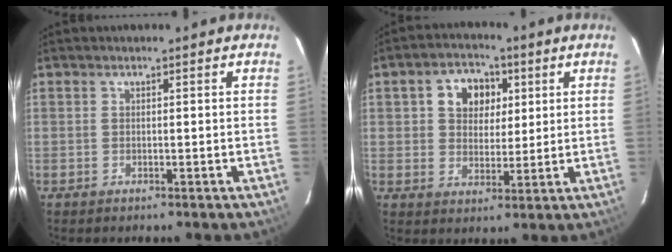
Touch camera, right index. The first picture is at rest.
{"total": 8.1, "force": [2.6, 6.3, 4.3], "torque": [-0.081, 0.023, 0.044]}